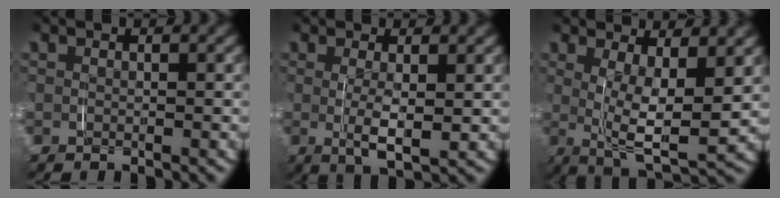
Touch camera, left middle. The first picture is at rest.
{"total": 3.6, "force": [0.1, 1.0, 3.5], "torque": [-0.061, -0.011, 0.006]}
{"total": 7.4, "force": [0.8, 3.1, 6.7], "torque": [-0.111, -0.026, 0.021]}